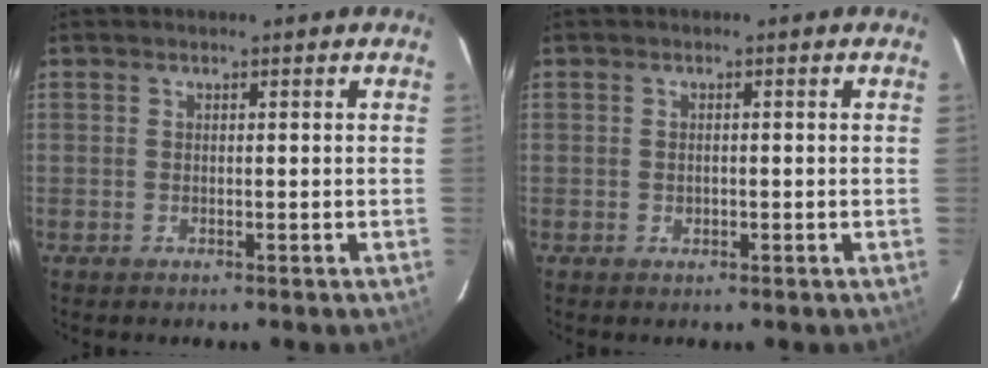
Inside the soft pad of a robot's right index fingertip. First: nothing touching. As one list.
[{"total": 0.9, "force": [-0.2, 0.8, 0.4], "torque": [-0.006, 0.001, -0.002]}]